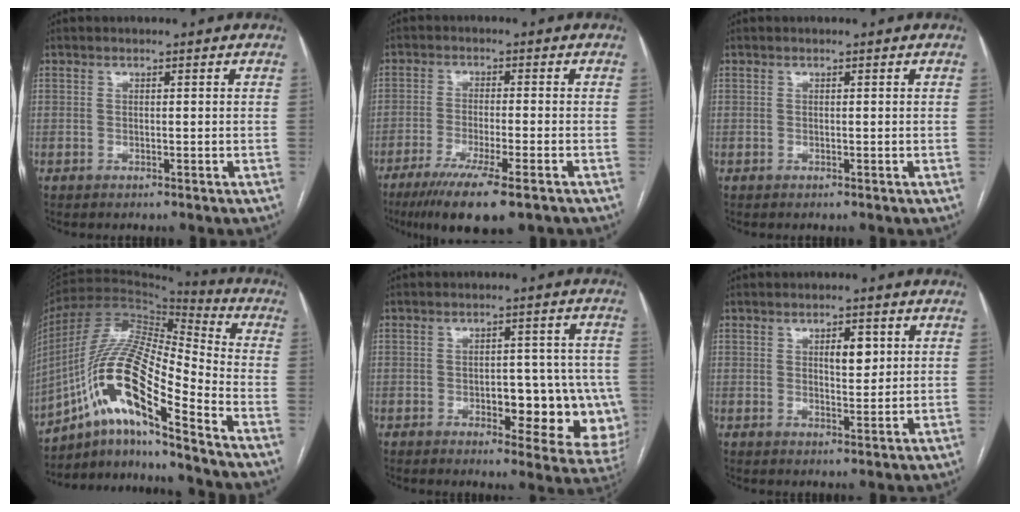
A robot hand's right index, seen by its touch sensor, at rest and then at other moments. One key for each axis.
{"total": 11.7, "fx": -8.0, "fy": 1.1, "fz": 8.4, "tx": -0.134, "ty": -0.028, "tz": -0.122}
{"total": 0.0}
{"total": 17.7, "fx": -9.9, "fy": 2.4, "fz": 14.5, "tx": -0.286, "ty": 0.009, "tz": -0.174}
{"total": 13.2, "fx": -2.8, "fy": 5.6, "fz": 11.6, "tx": -0.102, "ty": 0.021, "tz": -0.020}
{"total": 3.8, "fx": 1.3, "fy": 1.5, "fz": 3.2, "tx": -0.048, "ty": 0.000, "tz": 0.020}